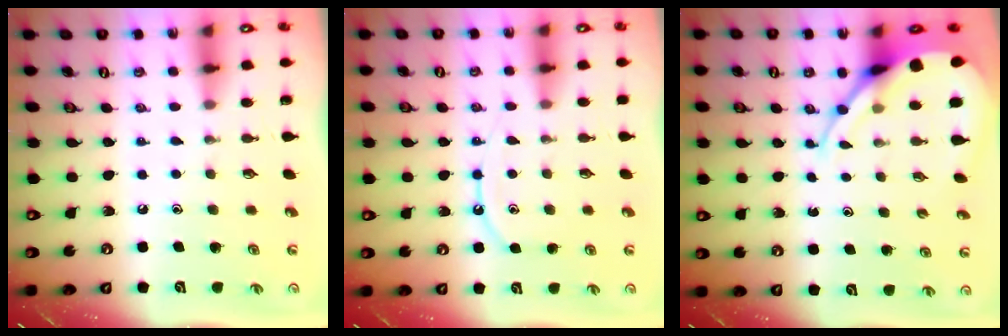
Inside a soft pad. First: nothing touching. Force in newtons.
{"total": 8.2, "press": 8.1, "slide": 0.9}
{"total": 8.8, "press": 8.7, "slide": 0.9}